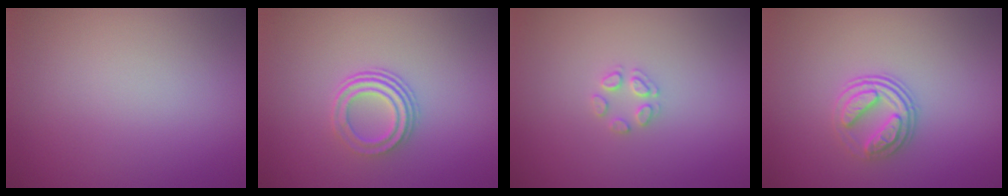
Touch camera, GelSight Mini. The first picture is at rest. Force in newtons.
{"total": 3.0, "press": 2.2, "slide": 2.0}
{"total": 1.5, "press": 1.5, "slide": 0.1}
{"total": 2.9, "press": 2.6, "slide": 1.3}